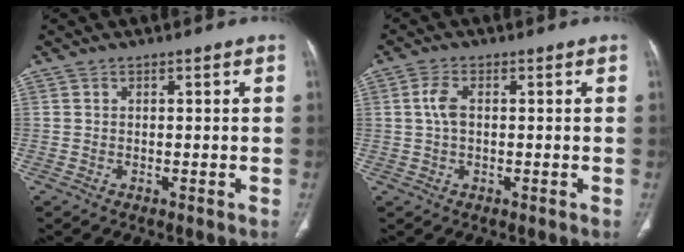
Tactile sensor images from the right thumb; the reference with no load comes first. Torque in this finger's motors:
{"motor_torque": [-0.35, 0.41, -0.15, 0.27, 0.13]}